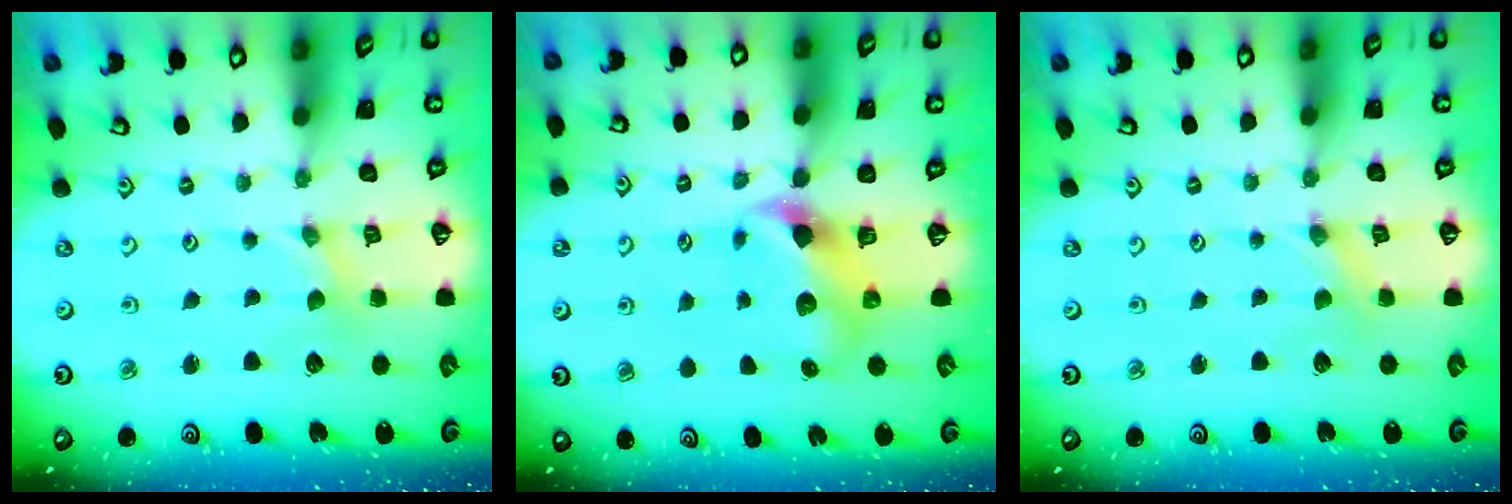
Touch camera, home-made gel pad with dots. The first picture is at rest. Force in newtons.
{"total": 7.0, "press": 7.0, "slide": 1.1}
{"total": 0.0}